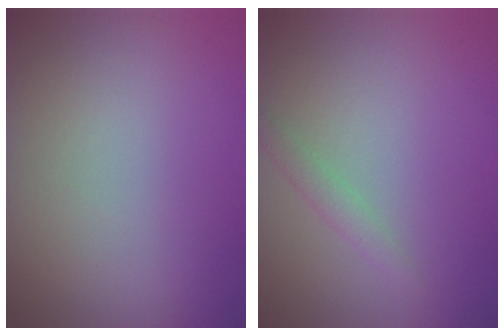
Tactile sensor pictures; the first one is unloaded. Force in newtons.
{"total": 1.3, "press": 1.3, "slide": 0.1}